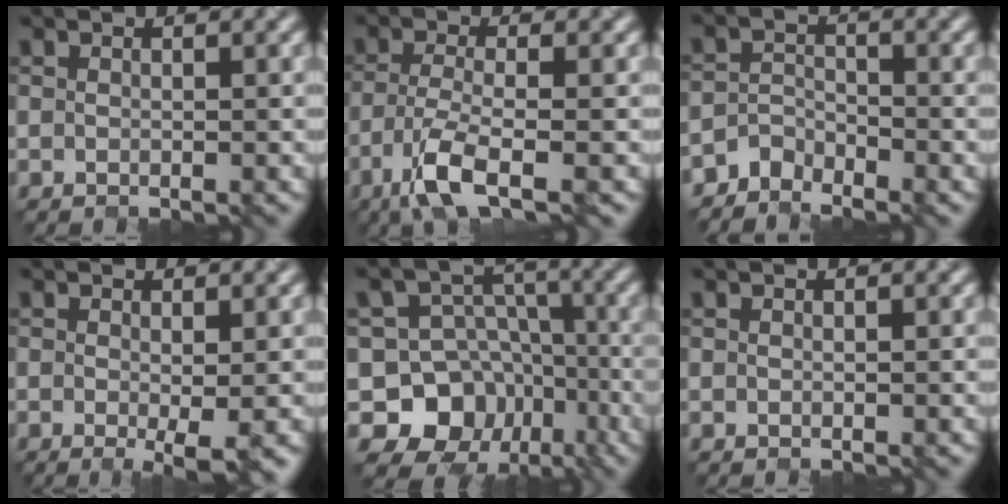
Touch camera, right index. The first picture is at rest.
{"total": 4.9, "force": [-2.9, 1.1, 3.8], "torque": [-0.080, -0.011, -0.064]}
{"total": 2.3, "force": [-2.2, 0.7, 0.0], "torque": [0.002, 0.006, -0.049]}
{"total": 2.5, "force": [-0.5, 0.2, 2.4], "torque": [-0.035, -0.011, -0.005]}
{"total": 10.8, "force": [-5.2, 8.8, 3.5], "torque": [-0.050, 0.011, -0.109]}
{"total": 0.0}